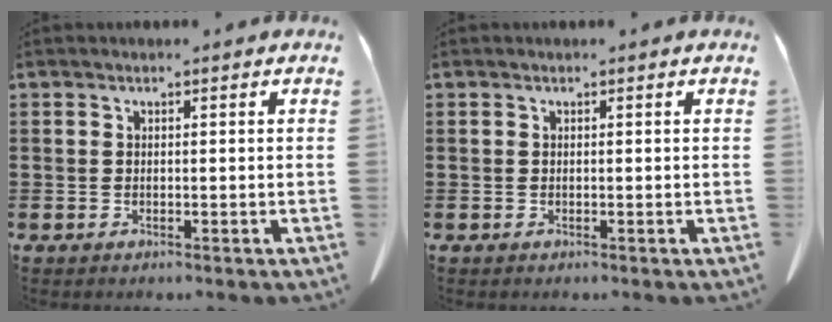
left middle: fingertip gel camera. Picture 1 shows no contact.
{"total": 0.0}